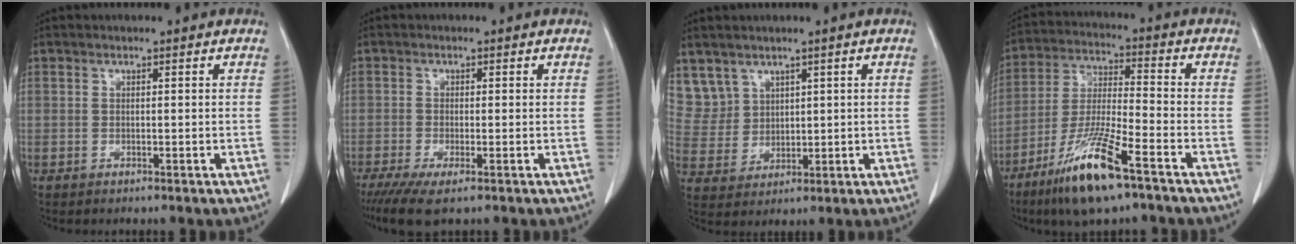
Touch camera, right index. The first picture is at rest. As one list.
[{"total": 4.8, "force": [-3.0, 0.9, 3.6], "torque": [-0.062, -0.013, -0.051]}, {"total": 7.0, "force": [4.5, 5.4, 0.3], "torque": [-0.013, 0.014, 0.109]}, {"total": 13.6, "force": [-8.3, 1.2, 10.7], "torque": [-0.222, -0.032, -0.157]}]